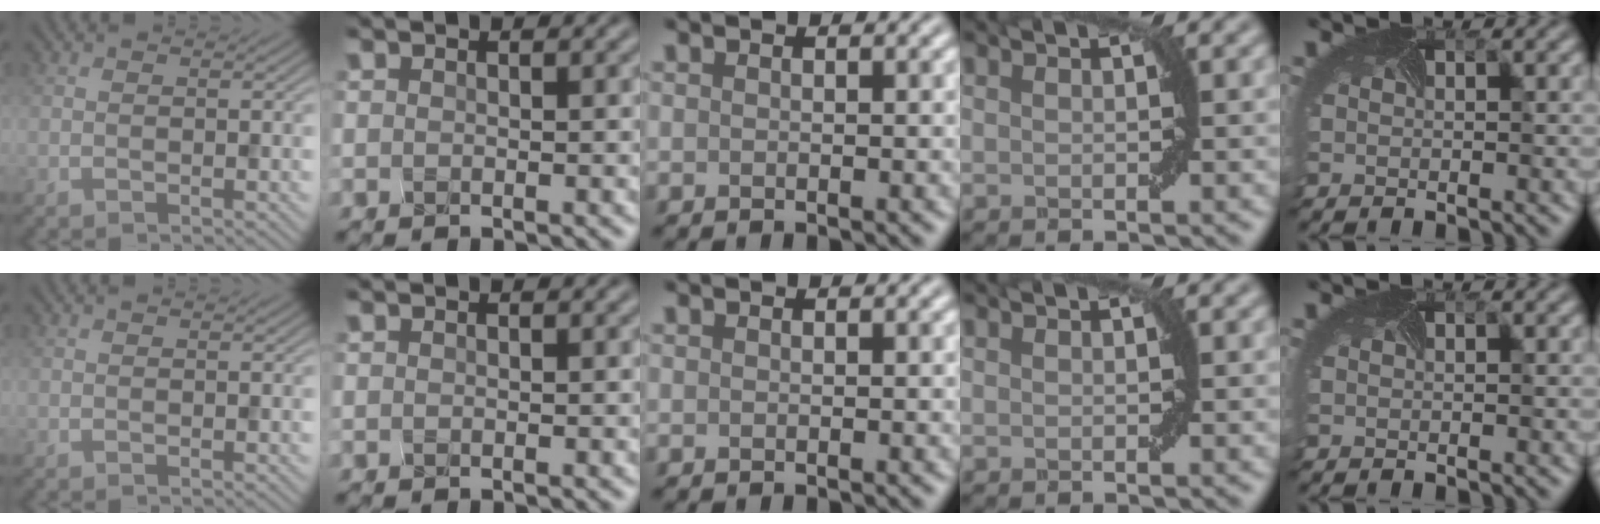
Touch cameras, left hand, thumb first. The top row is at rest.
{}